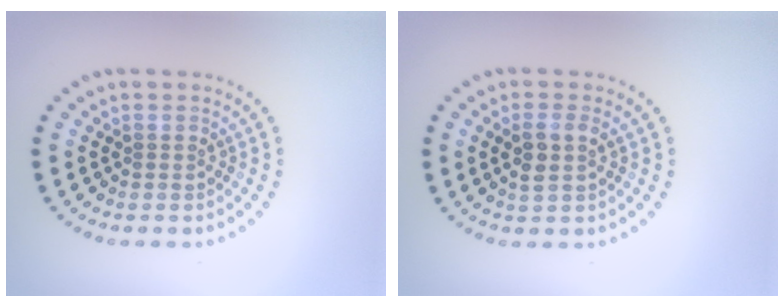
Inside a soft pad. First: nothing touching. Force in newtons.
{"total": 2.0, "press": 1.8, "slide": 0.7}